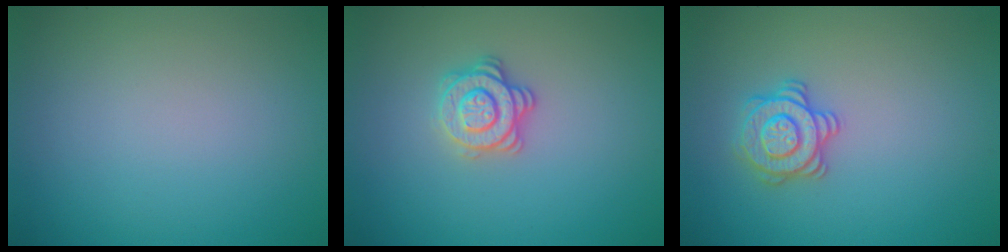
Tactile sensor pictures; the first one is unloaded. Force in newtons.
{"total": 2.8, "press": 2.6, "slide": 1.1}
{"total": 2.8, "press": 2.8, "slide": 0.4}